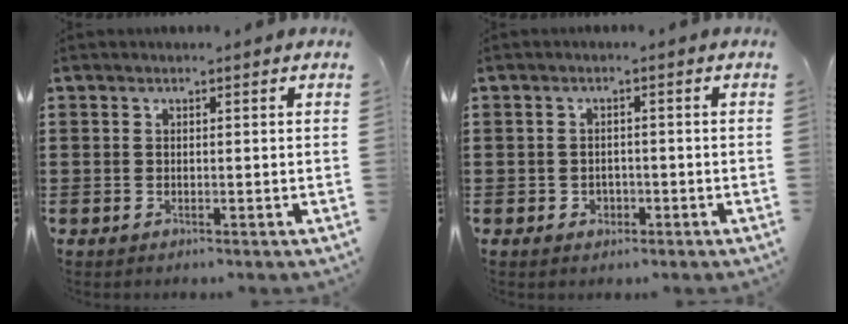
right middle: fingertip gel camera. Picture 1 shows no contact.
{"total": 1.4, "force": [-0.6, 1.2, 0.5], "torque": [-0.013, 0.001, -0.013]}